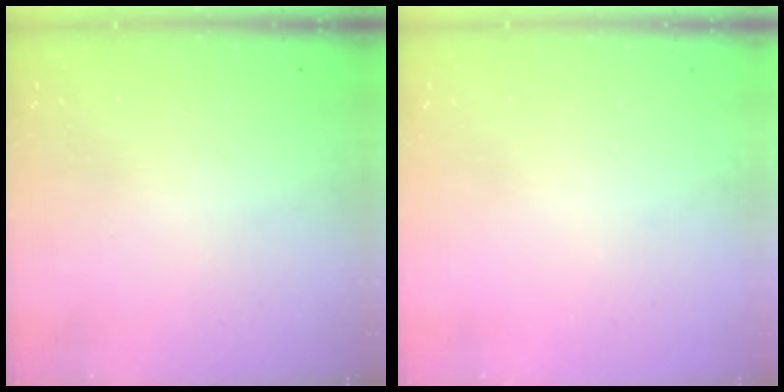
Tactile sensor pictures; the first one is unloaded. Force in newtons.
{"total": 0.0}